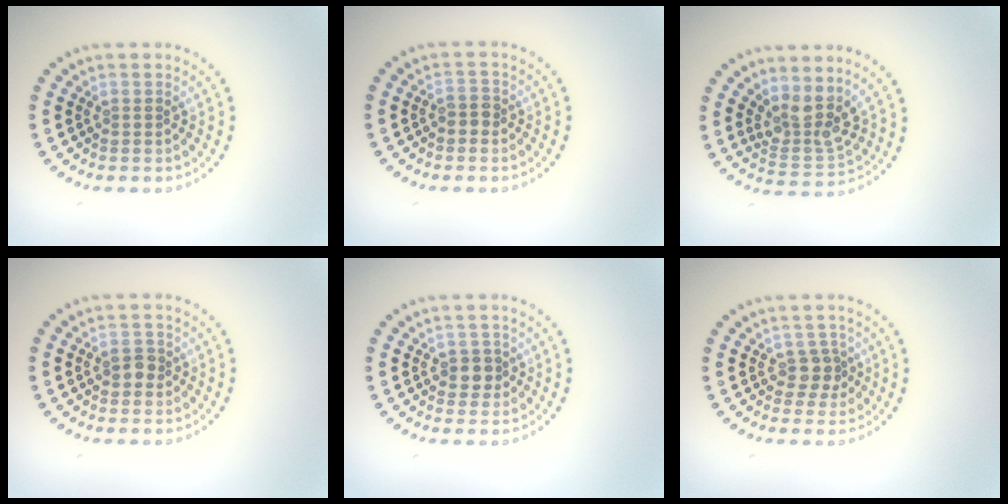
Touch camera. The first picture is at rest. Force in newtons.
{"total": 1.5, "press": 1.4, "slide": 0.6}
{"total": 3.5, "press": 2.8, "slide": 2.2}
{"total": 1.6, "press": 1.5, "slide": 0.5}
{"total": 1.6, "press": 1.5, "slide": 0.7}
{"total": 1.8, "press": 1.5, "slide": 1.1}